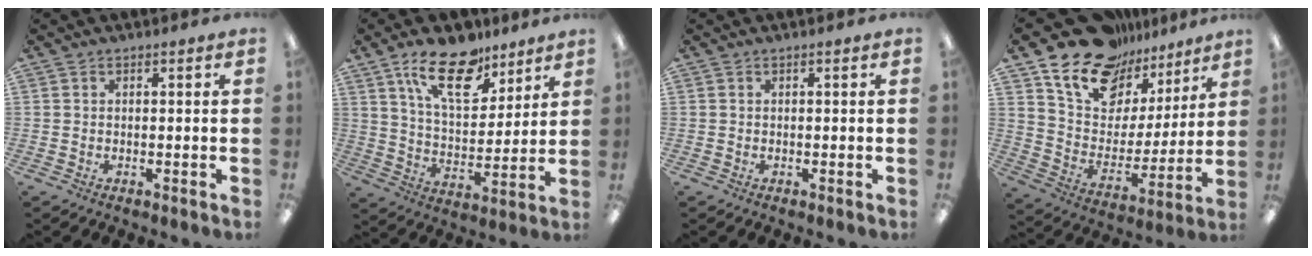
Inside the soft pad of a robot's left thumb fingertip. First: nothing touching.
{"total": 17.0, "force": [11.2, 8.1, 9.9], "torque": [-0.164, -0.046, 0.198]}
{"total": 0.0}
{"total": 17.7, "force": [13.8, 9.6, 5.6], "torque": [-0.126, -0.102, 0.250]}